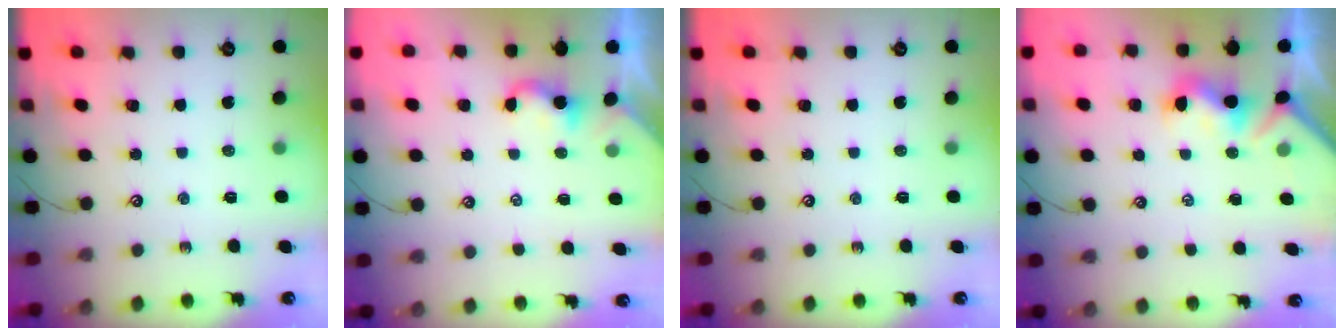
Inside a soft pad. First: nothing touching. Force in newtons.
{"total": 3.4, "press": 3.4, "slide": 0.1}
{"total": 0.0}
{"total": 1.5, "press": 1.3, "slide": 0.8}